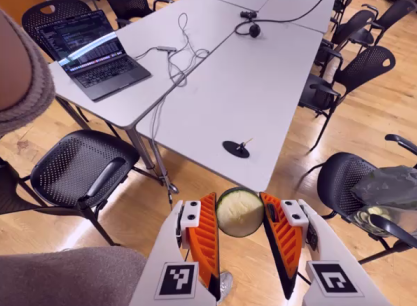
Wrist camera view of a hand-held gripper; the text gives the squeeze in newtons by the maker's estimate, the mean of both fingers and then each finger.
{"total": 9.5, "left": 9.4, "right": 9.7}